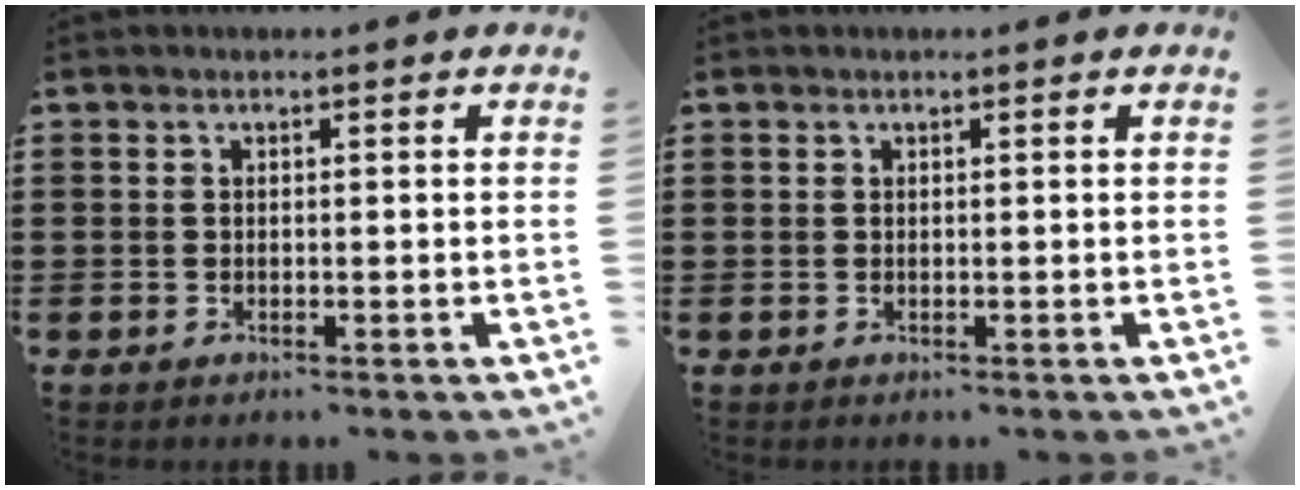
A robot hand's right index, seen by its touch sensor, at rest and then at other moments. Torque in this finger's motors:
{"motor_torque": [-1.72, 0.42, -1.05, -0.22]}